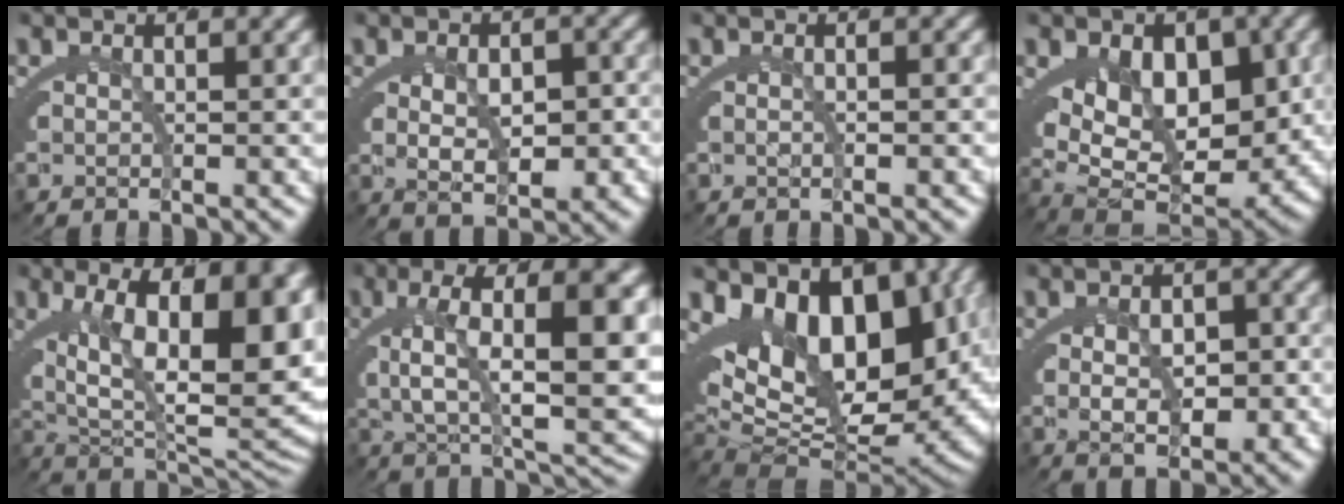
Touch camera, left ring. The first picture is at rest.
{"total": 4.5, "force": [-0.1, 2.4, 3.8], "torque": [-0.061, -0.015, 0.010]}
{"total": 0.8, "force": [-0.2, 0.2, 0.8], "torque": [-0.014, 0.008, -0.008]}
{"total": 13.4, "force": [-0.7, 9.2, 9.7], "torque": [-0.169, -0.046, 0.012]}
{"total": 15.6, "force": [0.8, 8.2, 13.3], "torque": [-0.185, -0.021, 0.040]}
{"total": 10.6, "force": [1.2, 3.4, 10.0], "torque": [-0.156, 0.008, 0.026]}
{"total": 18.0, "force": [-1.1, 12.5, 13.0], "torque": [-0.248, -0.061, 0.013]}
{"total": 3.9, "force": [-0.4, 2.1, 3.3], "torque": [-0.050, -0.011, 0.003]}